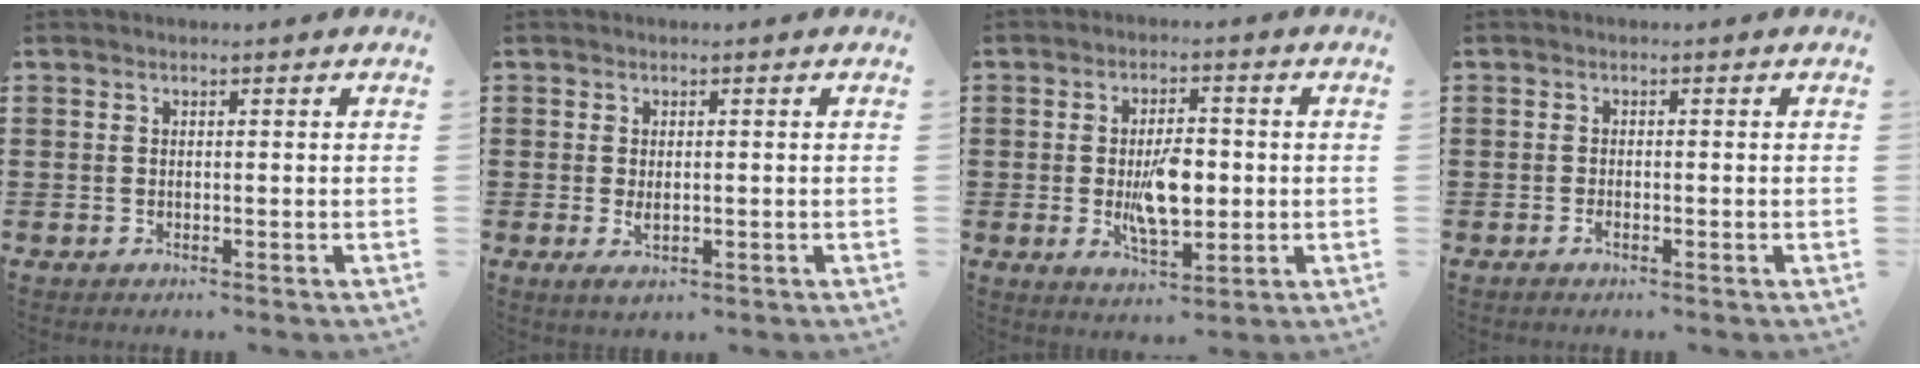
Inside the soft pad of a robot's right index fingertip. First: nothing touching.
{"total": 1.9, "force": [-0.2, 0.7, 1.7], "torque": [-0.034, -0.002, -0.003]}
{"total": 7.8, "force": [-0.6, 3.6, 6.9], "torque": [-0.119, -0.005, -0.016]}
{"total": 1.0, "force": [-0.7, 0.1, 0.7], "torque": [-0.015, -0.007, -0.012]}